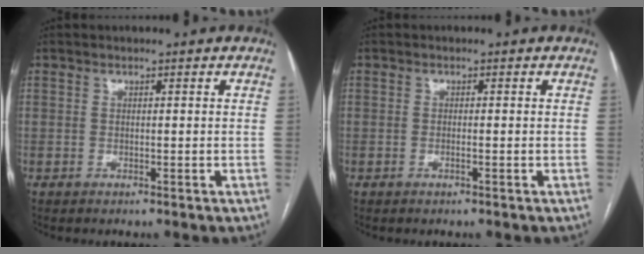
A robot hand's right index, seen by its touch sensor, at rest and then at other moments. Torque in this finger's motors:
{"motor_torque": [-0.29, -0.13, -0.04, 0.00]}